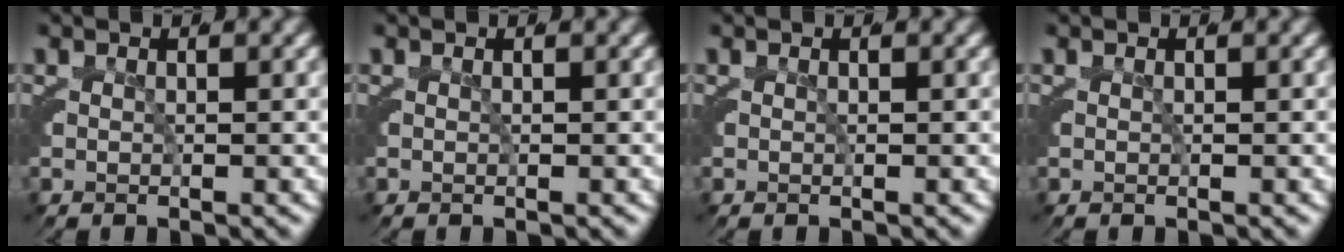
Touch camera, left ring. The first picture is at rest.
{"total": 0.0}
{"total": 0.0}
{"total": 0.0}